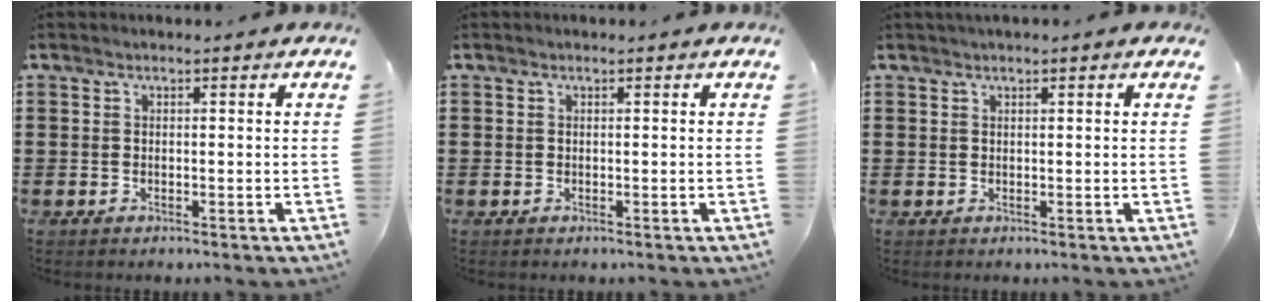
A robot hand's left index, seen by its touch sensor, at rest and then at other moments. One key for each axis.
{"total": 0.0}
{"total": 1.0, "fx": 0.7, "fy": 0.1, "fz": 0.7, "tx": -0.015, "ty": 0.001, "tz": 0.013}